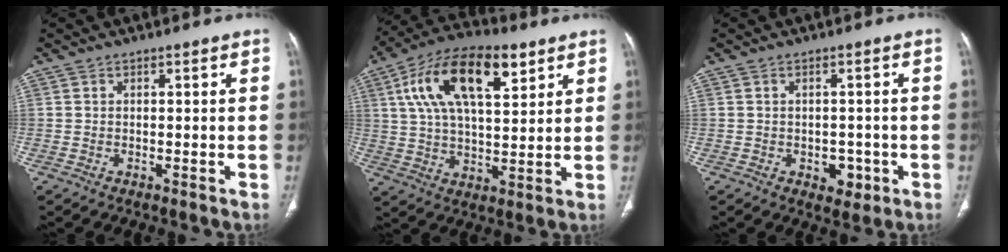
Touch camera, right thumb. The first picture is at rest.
{"total": 18.6, "force": [7.8, 8.5, 14.7], "torque": [-0.247, -0.002, 0.134]}
{"total": 3.9, "force": [-1.3, 2.7, 2.4], "torque": [-0.013, 0.003, -0.011]}